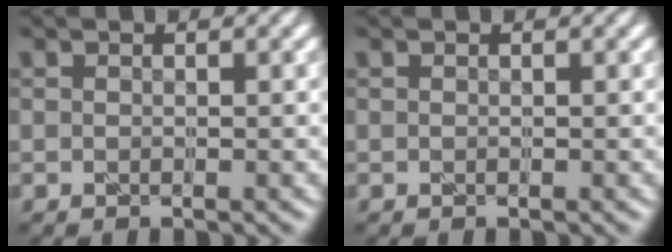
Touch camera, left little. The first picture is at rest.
{"total": 0.0}